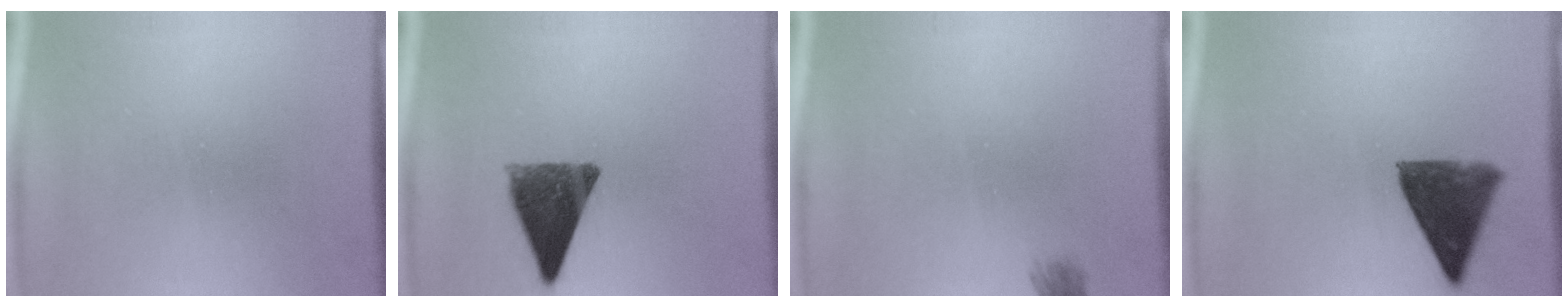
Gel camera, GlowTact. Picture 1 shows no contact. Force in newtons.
{"total": 10.2}
{"total": 1.9}
{"total": 10.5}